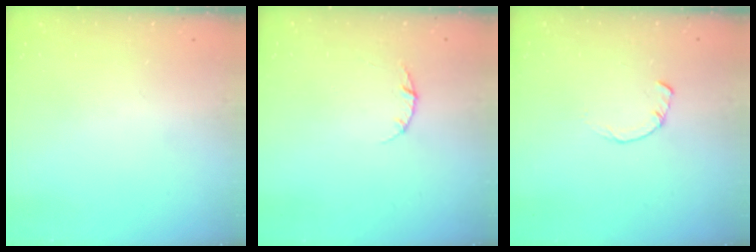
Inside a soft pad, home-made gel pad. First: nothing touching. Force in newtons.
{"total": 2.8, "press": 2.8, "slide": 0.4}
{"total": 1.7, "press": 1.7, "slide": 0.2}